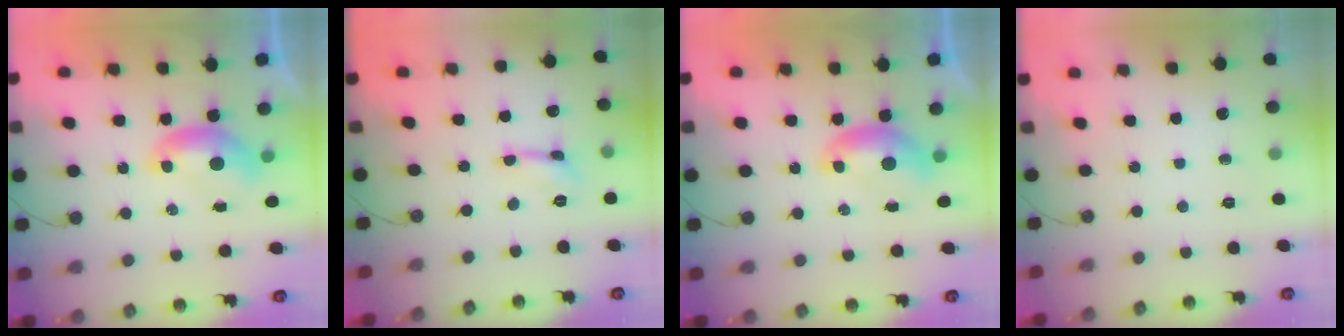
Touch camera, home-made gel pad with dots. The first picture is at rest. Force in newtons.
{"total": 1.4, "press": 1.4, "slide": 0.2}
{"total": 0.0}
{"total": 0.0}